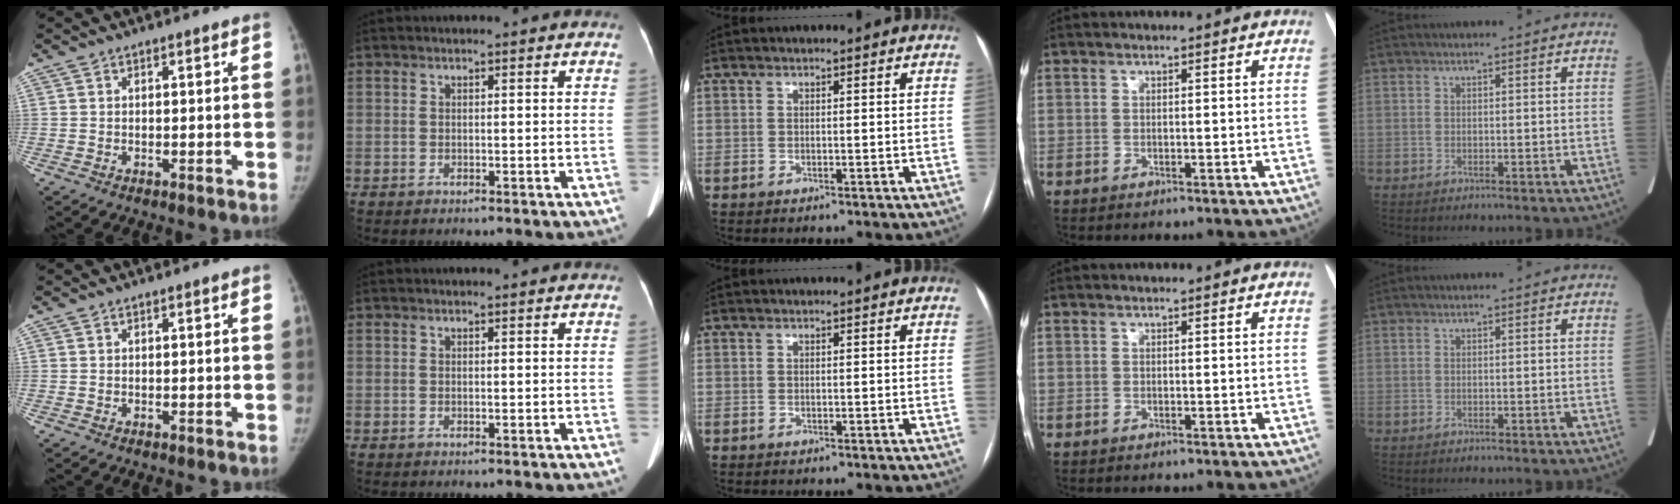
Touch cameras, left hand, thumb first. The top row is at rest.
{}